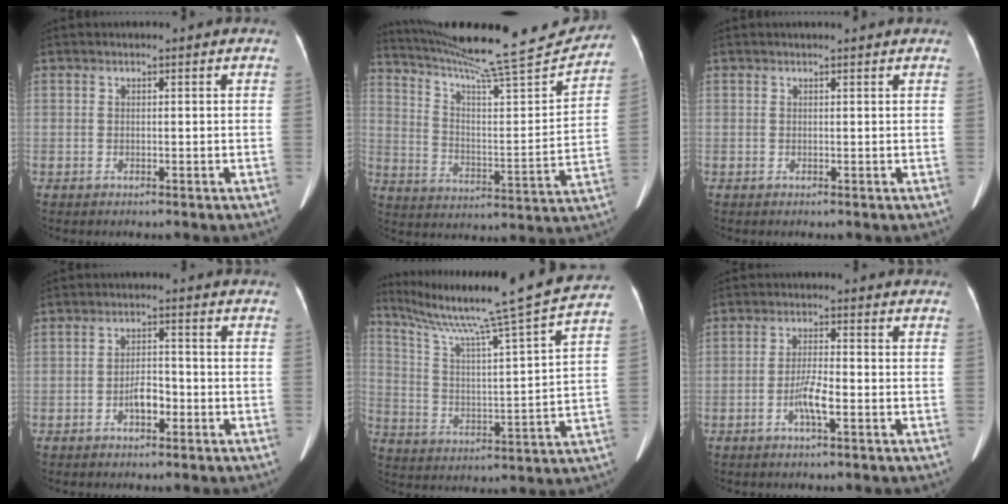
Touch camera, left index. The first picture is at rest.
{"total": 23.3, "force": [21.4, 0.8, 9.1], "torque": [-0.156, -0.046, 0.308]}
{"total": 2.0, "force": [1.9, 0.1, 0.6], "torque": [-0.010, 0.017, 0.019]}
{"total": 3.2, "force": [-1.6, 1.4, 2.4], "torque": [-0.042, 0.006, -0.029]}
{"total": 22.3, "force": [18.5, -1.7, 12.3], "torque": [-0.209, -0.014, 0.272]}
{"total": 4.0, "force": [-1.6, 0.4, 3.6], "torque": [-0.071, -0.004, -0.034]}